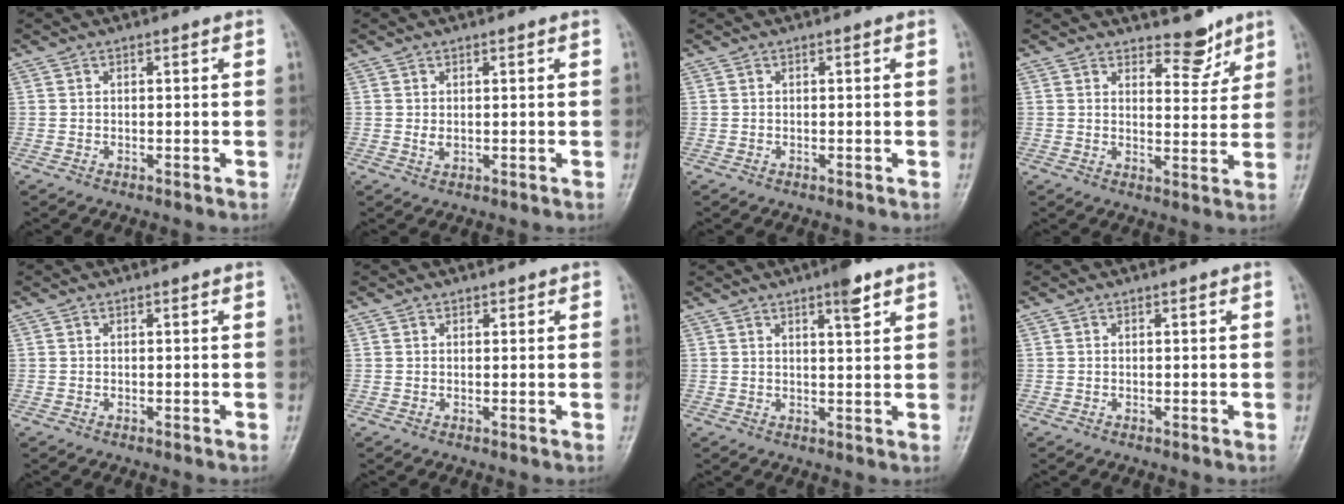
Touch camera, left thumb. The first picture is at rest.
{"total": 1.5, "force": [0.6, 0.9, 1.1], "torque": [-0.016, -0.006, 0.016]}
{"total": 0.0}
{"total": 5.3, "force": [4.4, 2.4, 1.7], "torque": [0.003, -0.037, 0.068]}
{"total": 0.0}
{"total": 0.8, "force": [0.6, 0.6, 0.1], "torque": [0.009, -0.003, 0.005]}
{"total": 4.6, "force": [2.9, 0.9, 3.4], "torque": [-0.045, -0.015, 0.042]}
{"total": 0.0}